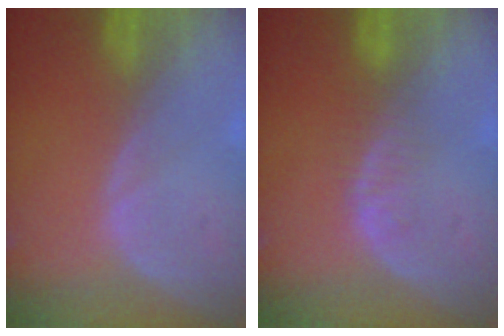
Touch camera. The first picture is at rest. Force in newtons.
{"total": 2.3, "press": 2.3, "slide": 0.3}